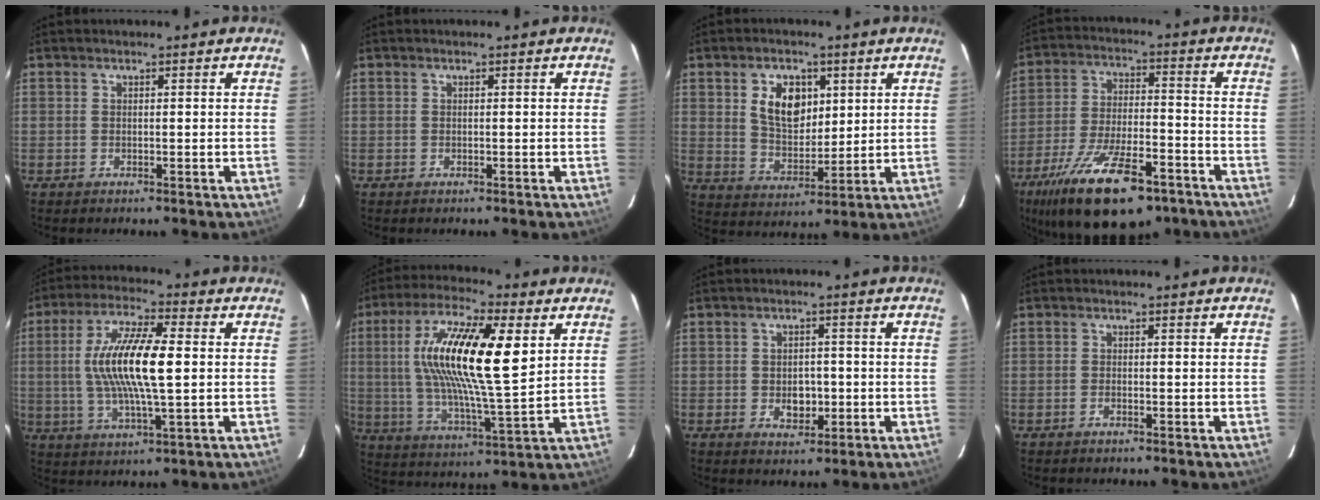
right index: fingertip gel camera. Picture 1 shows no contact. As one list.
[{"total": 0.0}, {"total": 9.2, "force": [3.2, 5.9, 6.3], "torque": [-0.113, 0.009, 0.067]}, {"total": 21.5, "force": [-14.0, 8.0, 14.2], "torque": [-0.273, -0.034, -0.224]}, {"total": 14.6, "force": [0.8, 3.2, 14.2], "torque": [-0.275, 0.006, 0.014]}, {"total": 19.9, "force": [5.2, 4.7, 18.6], "torque": [-0.335, 0.011, 0.088]}, {"total": 4.6, "force": [-1.0, 3.4, 2.9], "torque": [-0.051, 0.002, -0.009]}, {"total": 0.8, "force": [-0.6, 0.3, 0.5], "torque": [-0.012, 0.000, -0.011]}]